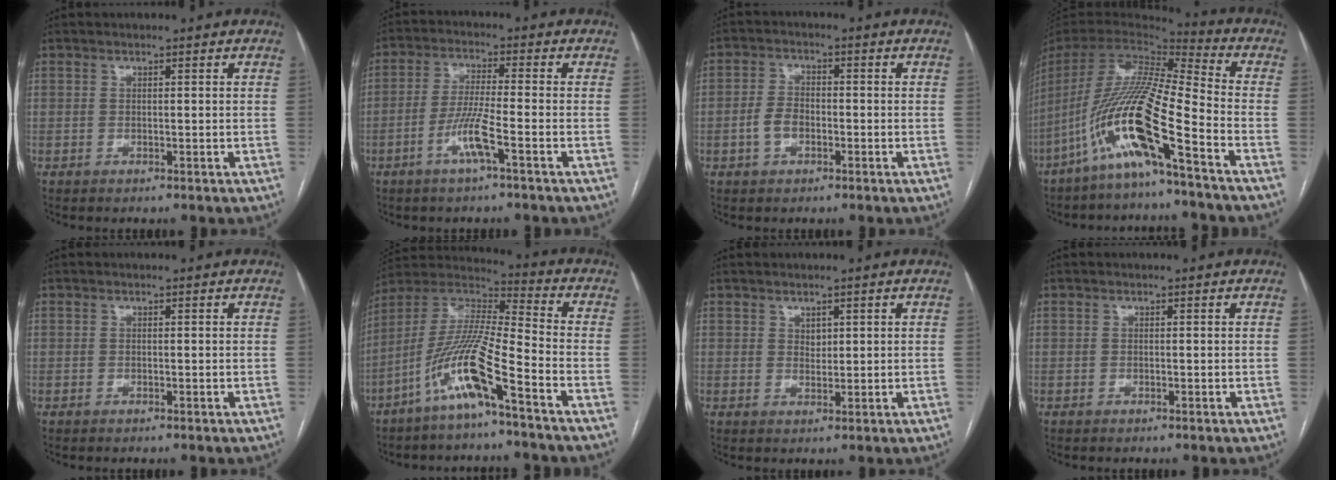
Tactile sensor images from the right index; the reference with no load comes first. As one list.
[{"total": 6.3, "force": [-2.8, 0.0, 5.7], "torque": [-0.117, -0.003, -0.056]}, {"total": 4.0, "force": [-1.2, 2.6, 2.8], "torque": [-0.061, 0.010, -0.021]}, {"total": 16.9, "force": [-8.7, 0.4, 14.5], "torque": [-0.296, -0.019, -0.173]}, {"total": 0.0}, {"total": 13.3, "force": [-7.1, 0.6, 11.3], "torque": [-0.236, -0.004, -0.144]}, {"total": 1.5, "force": [0.8, 1.0, 0.8], "torque": [-0.011, -0.003, 0.018]}, {"total": 0.0}]